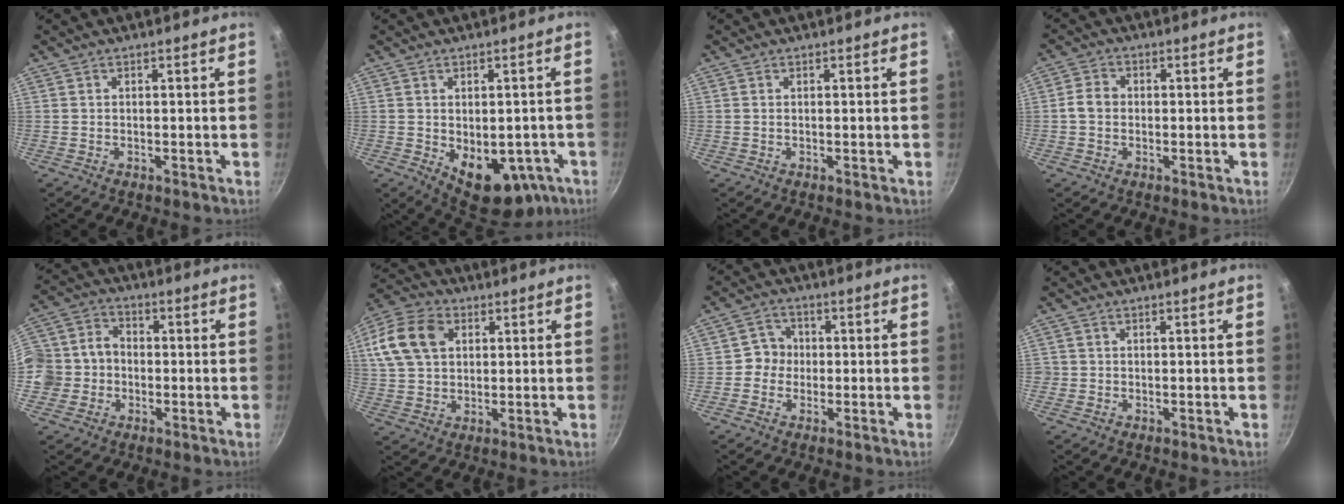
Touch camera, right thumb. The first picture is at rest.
{"total": 13.9, "force": [-4.1, 8.6, 10.1], "torque": [-0.084, -0.004, -0.034]}
{"total": 0.0}
{"total": 3.6, "force": [-0.3, 3.0, 2.0], "torque": [-0.030, 0.012, -0.013]}
{"total": 10.8, "force": [-2.2, 9.5, 4.8], "torque": [-0.064, 0.031, -0.056]}
{"total": 15.1, "force": [4.3, 11.0, 9.4], "torque": [-0.185, 0.016, 0.070]}
{"total": 4.2, "force": [-0.4, 4.1, 1.1], "torque": [0.015, 0.012, -0.018]}
{"total": 1.0, "force": [-0.3, 1.0, 0.1], "torque": [0.001, 0.003, -0.006]}